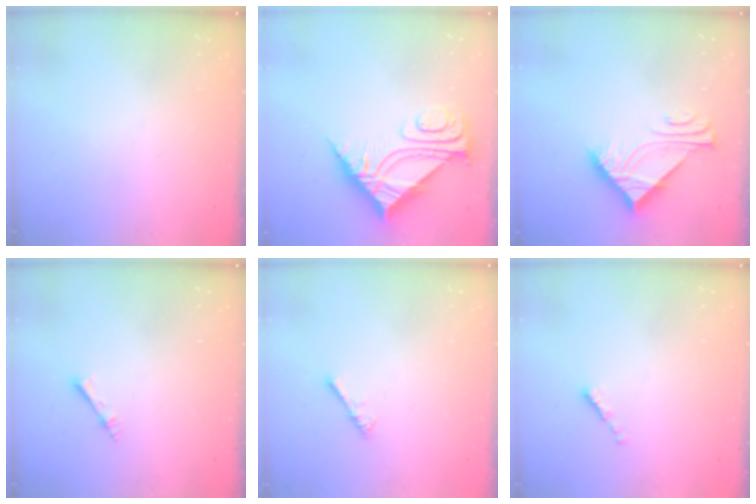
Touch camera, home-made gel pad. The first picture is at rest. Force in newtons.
{"total": 7.9, "press": 7.9, "slide": 0.8}
{"total": 9.4, "press": 9.4, "slide": 0.8}
{"total": 4.0, "press": 3.9, "slide": 0.5}
{"total": 0.8, "press": 0.8, "slide": 0.3}
{"total": 0.7, "press": 0.5, "slide": 0.4}